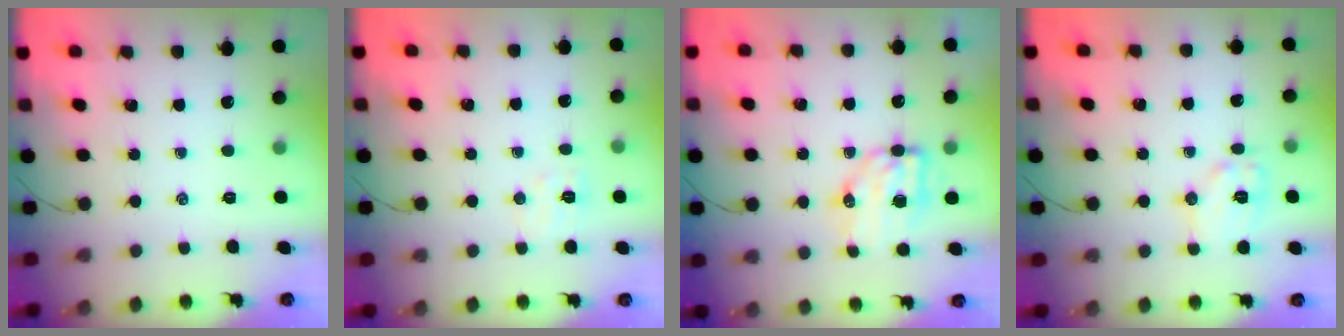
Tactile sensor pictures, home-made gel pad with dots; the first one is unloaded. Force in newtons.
{"total": 4.9, "press": 4.7, "slide": 1.4}
{"total": 7.9, "press": 7.8, "slide": 1.4}
{"total": 8.9, "press": 8.9, "slide": 0.1}